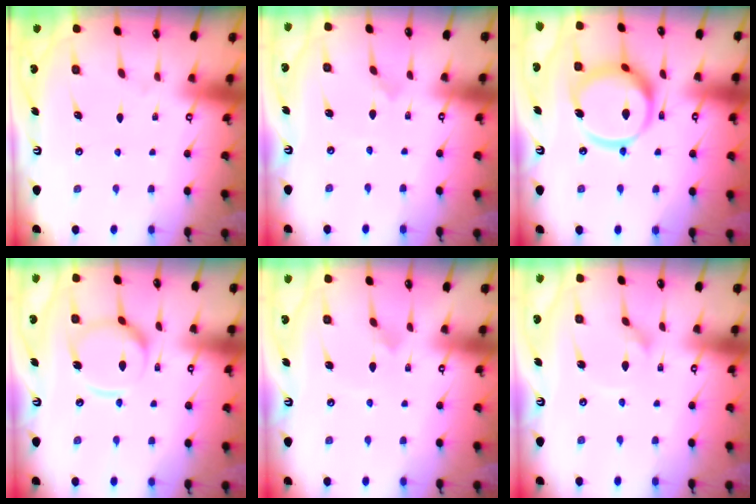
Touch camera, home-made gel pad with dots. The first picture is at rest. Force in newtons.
{"total": 0.0}
{"total": 16.5, "press": 16.4, "slide": 1.9}
{"total": 13.7, "press": 13.6, "slide": 1.2}
{"total": 2.7, "press": 2.7, "slide": 0.1}
{"total": 1.6, "press": 1.6, "slide": 0.2}